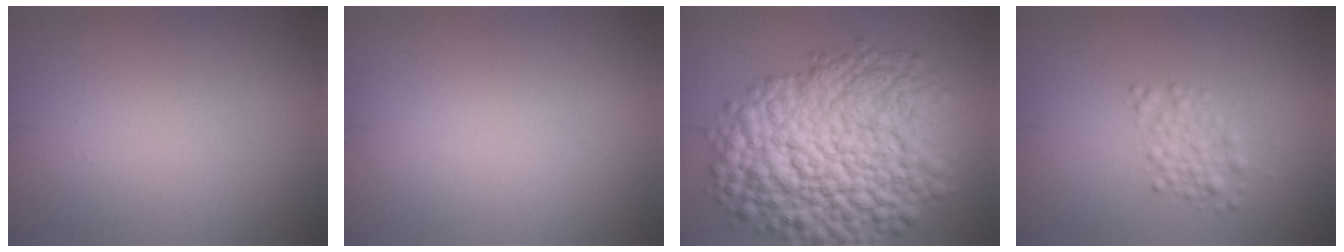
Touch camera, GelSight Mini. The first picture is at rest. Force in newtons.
{"total": 0.0}
{"total": 14.6, "press": 14.6, "slide": 0.6}
{"total": 2.0, "press": 2.0, "slide": 0.1}